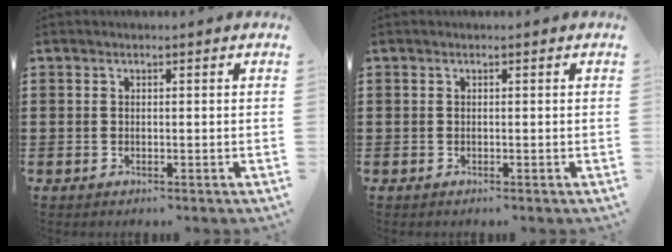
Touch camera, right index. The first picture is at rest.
{"total": 0.0}